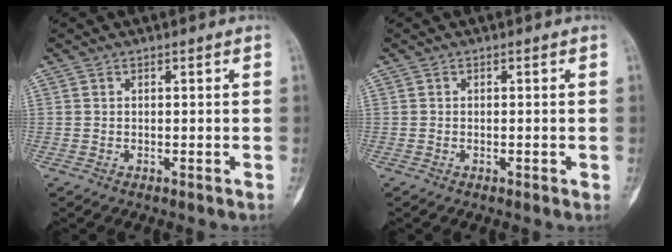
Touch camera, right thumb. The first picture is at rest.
{"total": 0.8, "force": [-0.2, 0.3, 0.7], "torque": [-0.009, 0.000, -0.002]}